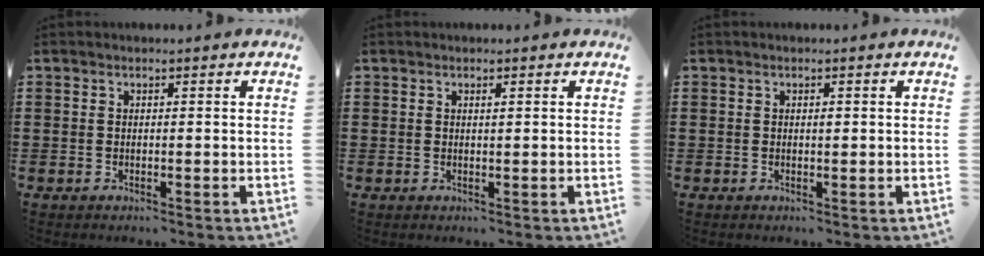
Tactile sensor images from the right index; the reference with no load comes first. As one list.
[{"total": 0.6, "force": [0.2, 0.1, 0.5], "torque": [-0.010, 0.000, 0.005]}, {"total": 0.6, "force": [0.1, 0.2, 0.5], "torque": [-0.011, -0.001, 0.003]}]